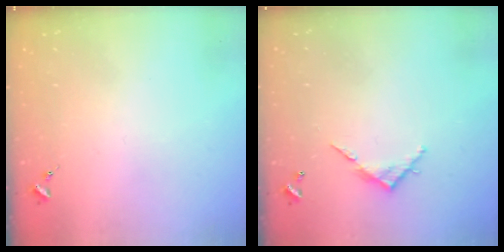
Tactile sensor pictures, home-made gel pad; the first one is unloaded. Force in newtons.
{"total": 5.7, "press": 5.7, "slide": 0.4}